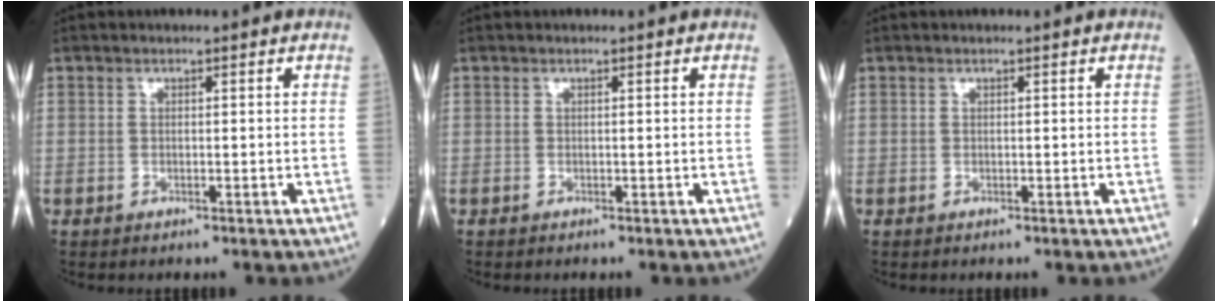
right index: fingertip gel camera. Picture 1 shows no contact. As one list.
[{"total": 0.0}, {"total": 0.0}]